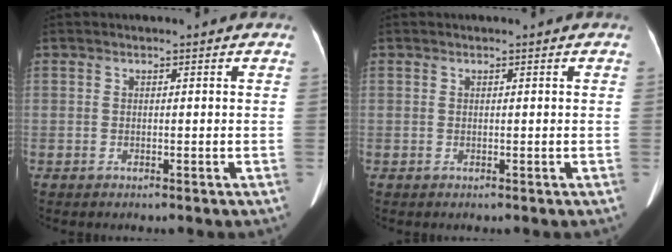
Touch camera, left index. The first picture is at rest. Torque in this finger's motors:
{"motor_torque": [0.08, 0.07, 0.04, 0.02]}